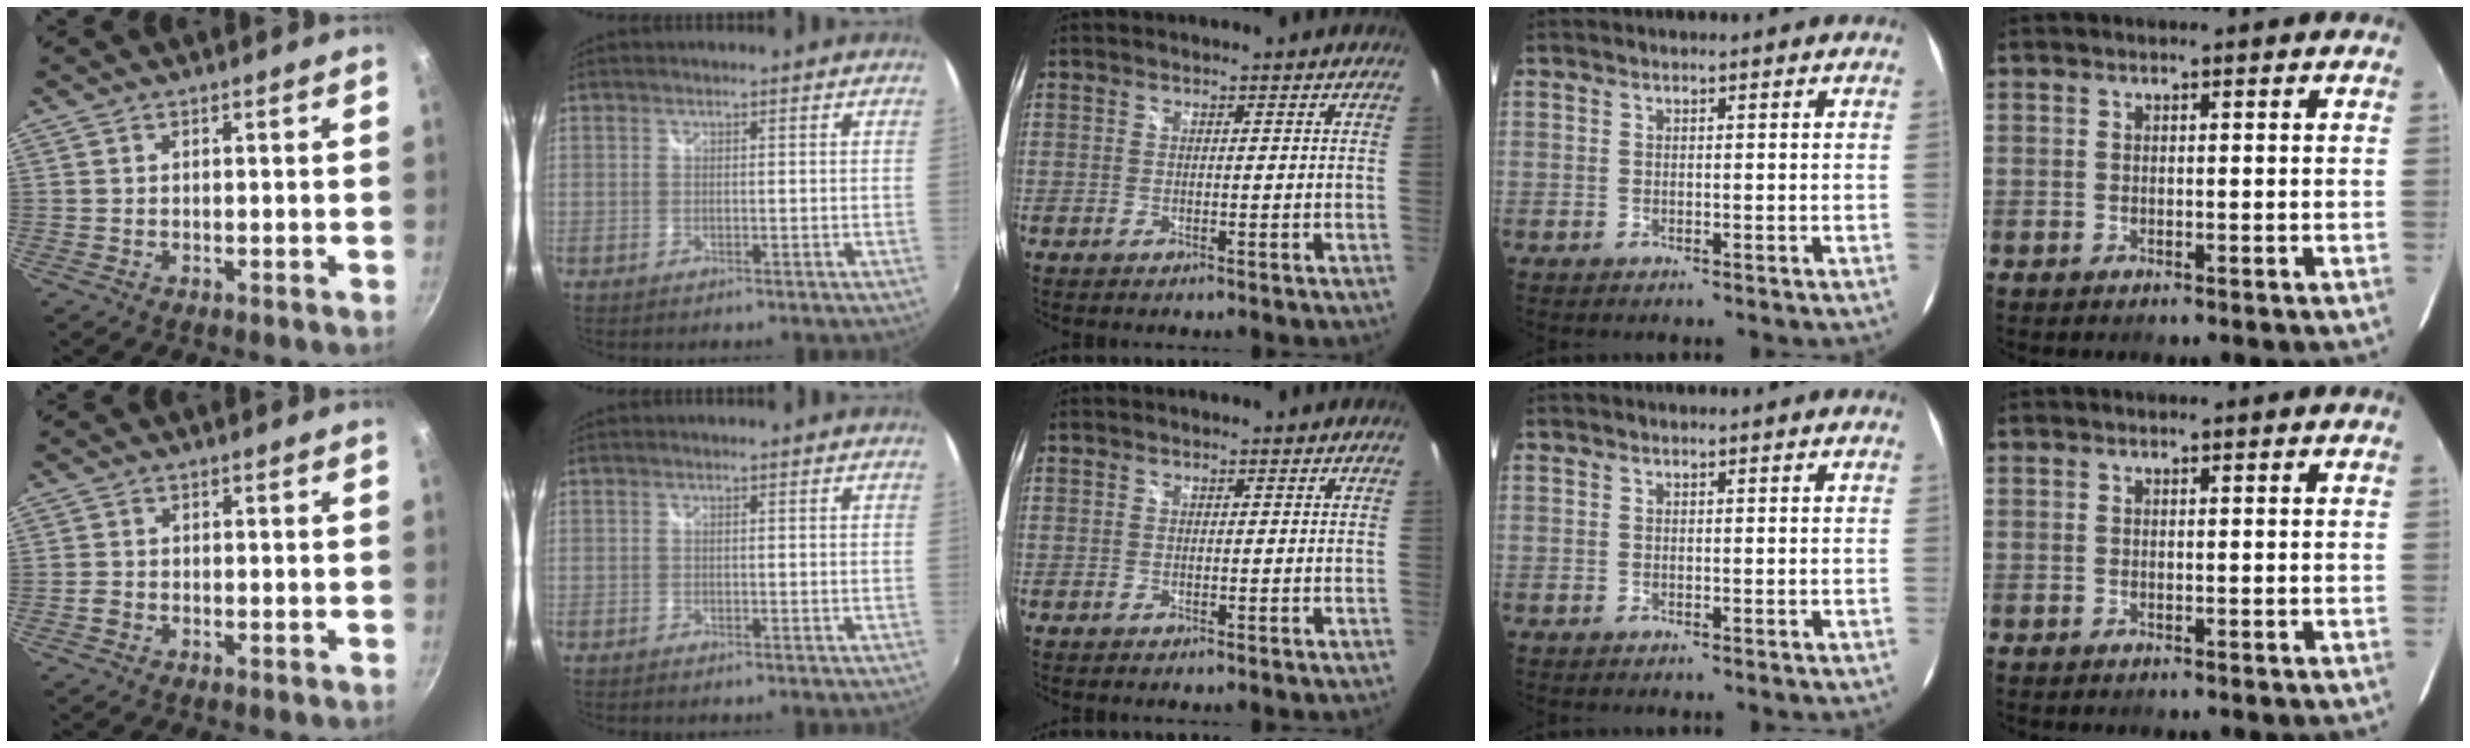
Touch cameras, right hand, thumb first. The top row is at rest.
{"thumb": {"total": 1.3, "force": [-0.8, 0.8, 0.5], "torque": [-0.016, 0.006, -0.017]}}